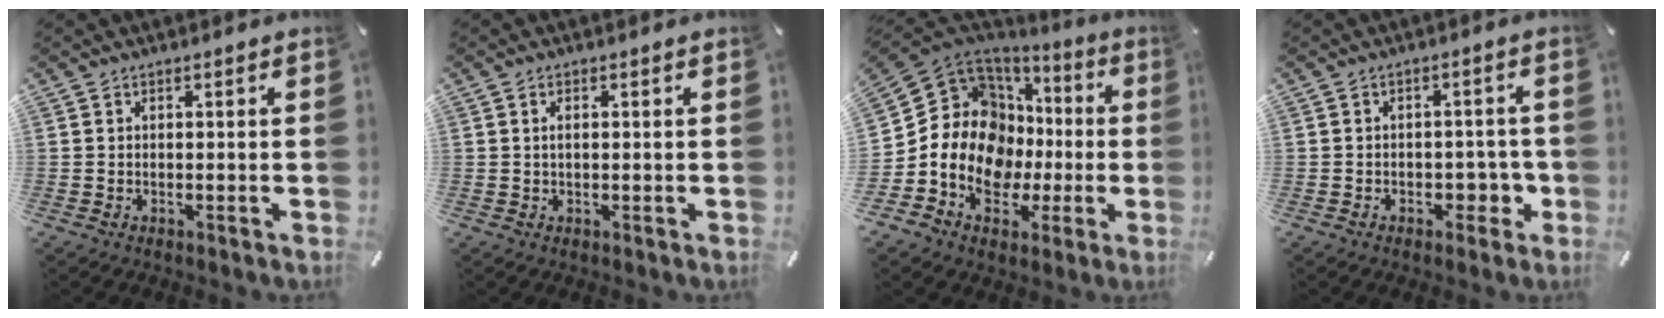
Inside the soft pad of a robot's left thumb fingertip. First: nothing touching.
{"total": 1.4, "force": [0.2, 0.6, 1.2], "torque": [-0.025, 0.003, 0.003]}
{"total": 14.3, "force": [-1.4, 12.3, 7.1], "torque": [-0.169, -0.027, -0.029]}
{"total": 4.9, "force": [-1.4, 3.5, 3.0], "torque": [-0.026, 0.000, -0.027]}